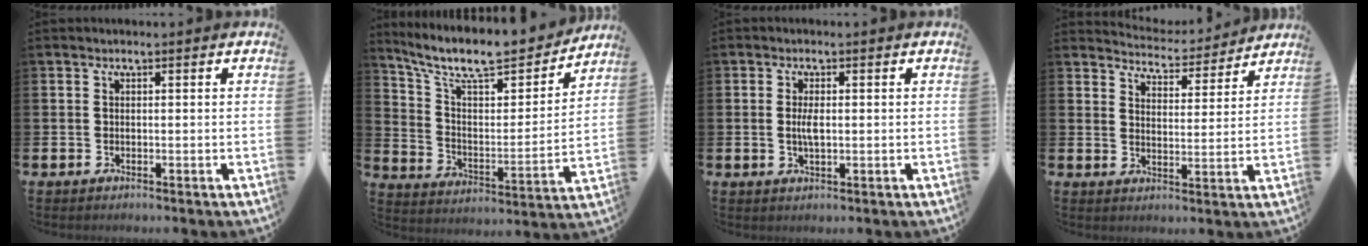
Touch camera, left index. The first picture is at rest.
{"total": 10.4, "force": [9.0, 2.9, 4.2], "torque": [-0.117, -0.061, 0.155]}
{"total": 2.5, "force": [0.2, 0.9, 2.3], "torque": [-0.041, 0.001, 0.001]}
{"total": 4.8, "force": [4.8, 0.6, 0.0], "torque": [-0.015, -0.040, 0.082]}